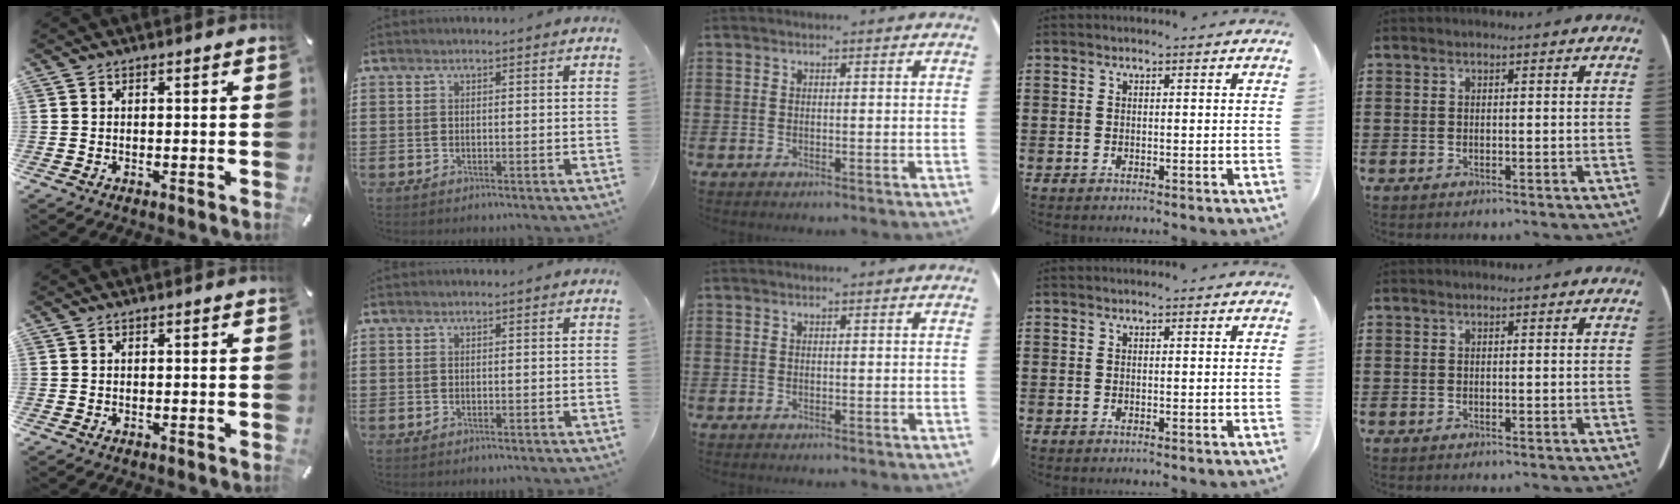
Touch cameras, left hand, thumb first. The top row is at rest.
{}